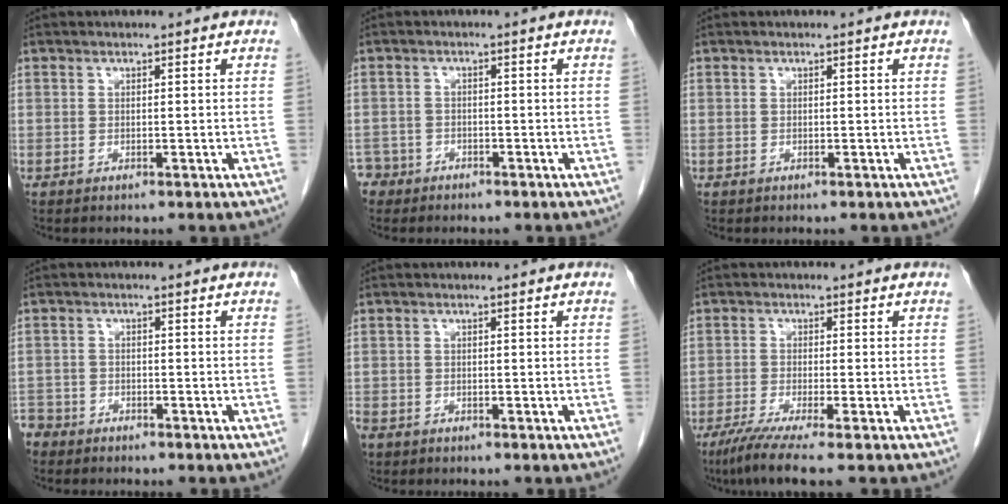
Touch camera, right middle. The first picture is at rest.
{"total": 3.6, "force": [-2.7, 2.3, -0.6], "torque": [0.007, 0.006, -0.055]}
{"total": 0.0}
{"total": 4.5, "force": [-3.8, 2.2, -0.1], "torque": [-0.002, 0.000, -0.078]}
{"total": 3.4, "force": [-2.3, 2.1, 1.2], "torque": [-0.036, -0.006, -0.044]}
{"total": 5.8, "force": [-4.2, -0.7, 3.9], "torque": [-0.067, -0.018, -0.080]}